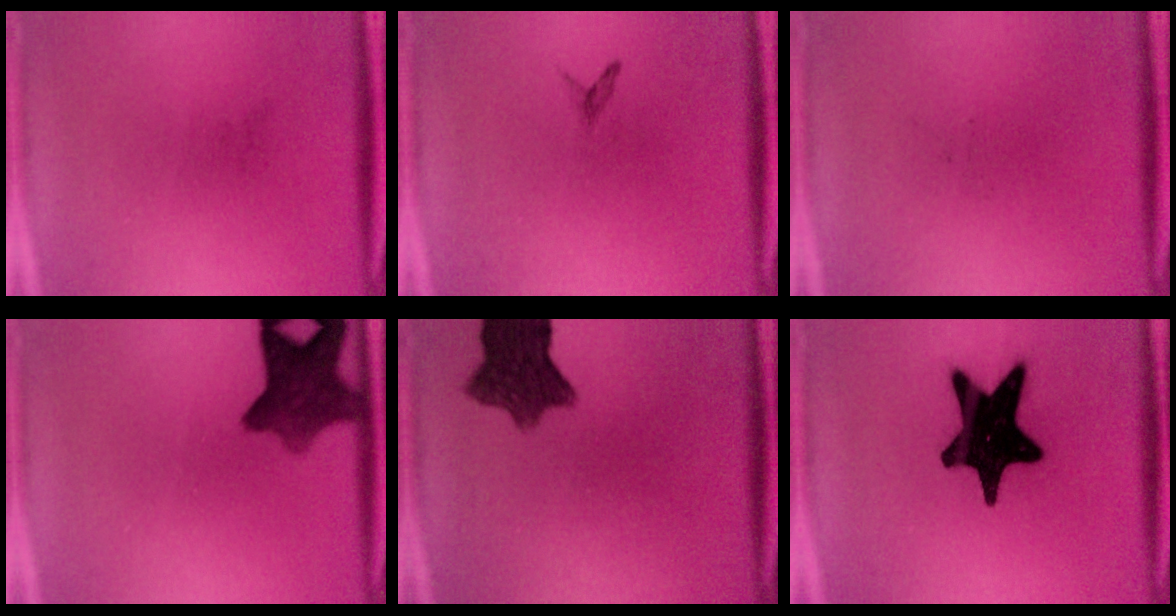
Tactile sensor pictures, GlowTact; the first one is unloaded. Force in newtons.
{"total": 0.7}
{"total": 0.0}
{"total": 8.7}
{"total": 9.0}
{"total": 19.8}